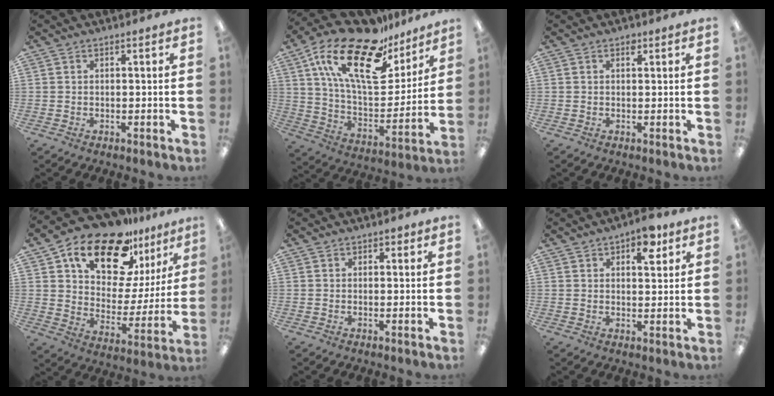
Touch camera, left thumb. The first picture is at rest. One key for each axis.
{"total": 24.4, "fx": 15.2, "fy": 10.2, "fz": 16.1, "tx": -0.285, "ty": -0.081, "tz": 0.262}
{"total": 1.2, "fx": 0.7, "fy": 0.8, "fz": 0.6, "tx": -0.005, "ty": -0.001, "tz": 0.011}
{"total": 21.1, "fx": 15.0, "fy": 10.3, "fz": 10.7, "tx": -0.174, "ty": -0.099, "tz": 0.260}
{"total": 1.2, "fx": 0.6, "fy": 1.1, "fz": 0.2, "tx": 0.005, "ty": 0.000, "tz": 0.008}
{"total": 6.9, "fx": 4.0, "fy": 3.7, "fz": 4.3, "tx": -0.044, "ty": -0.015, "tz": 0.064}